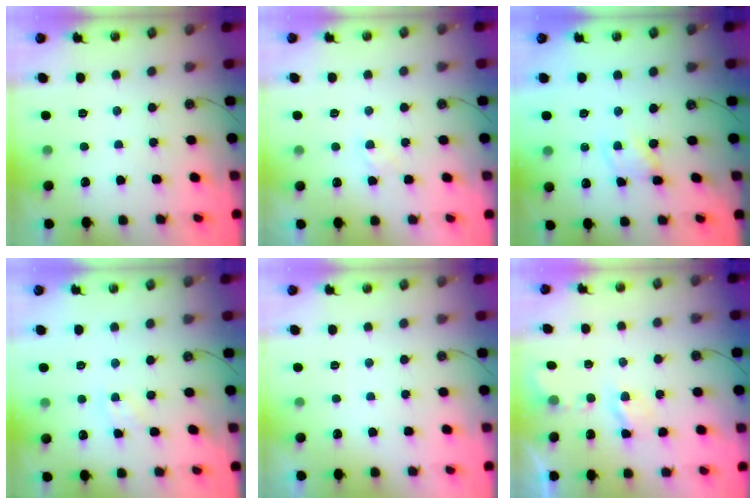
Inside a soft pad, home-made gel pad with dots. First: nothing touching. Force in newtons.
{"total": 2.9, "press": 2.8, "slide": 0.4}
{"total": 1.7, "press": 1.7, "slide": 0.1}
{"total": 3.8, "press": 3.7, "slide": 0.5}
{"total": 0.0}
{"total": 3.4, "press": 3.4, "slide": 0.5}